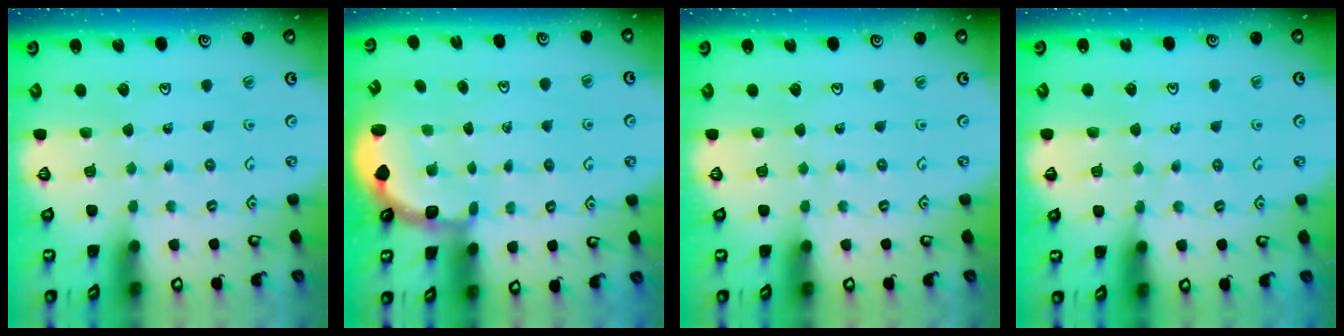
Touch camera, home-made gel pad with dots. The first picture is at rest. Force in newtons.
{"total": 2.8, "press": 2.5, "slide": 1.4}
{"total": 0.0}
{"total": 3.9, "press": 3.8, "slide": 0.6}